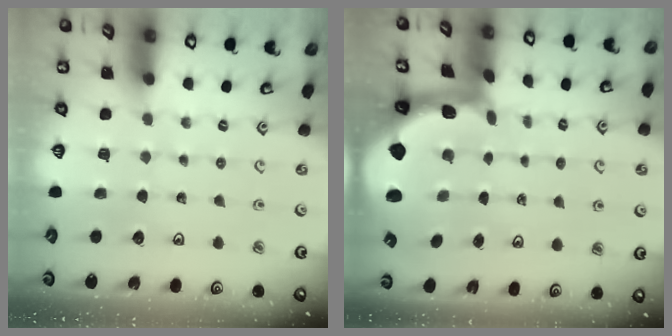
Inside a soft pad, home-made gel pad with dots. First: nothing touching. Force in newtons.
{"total": 1.8, "press": 1.7, "slide": 0.4}